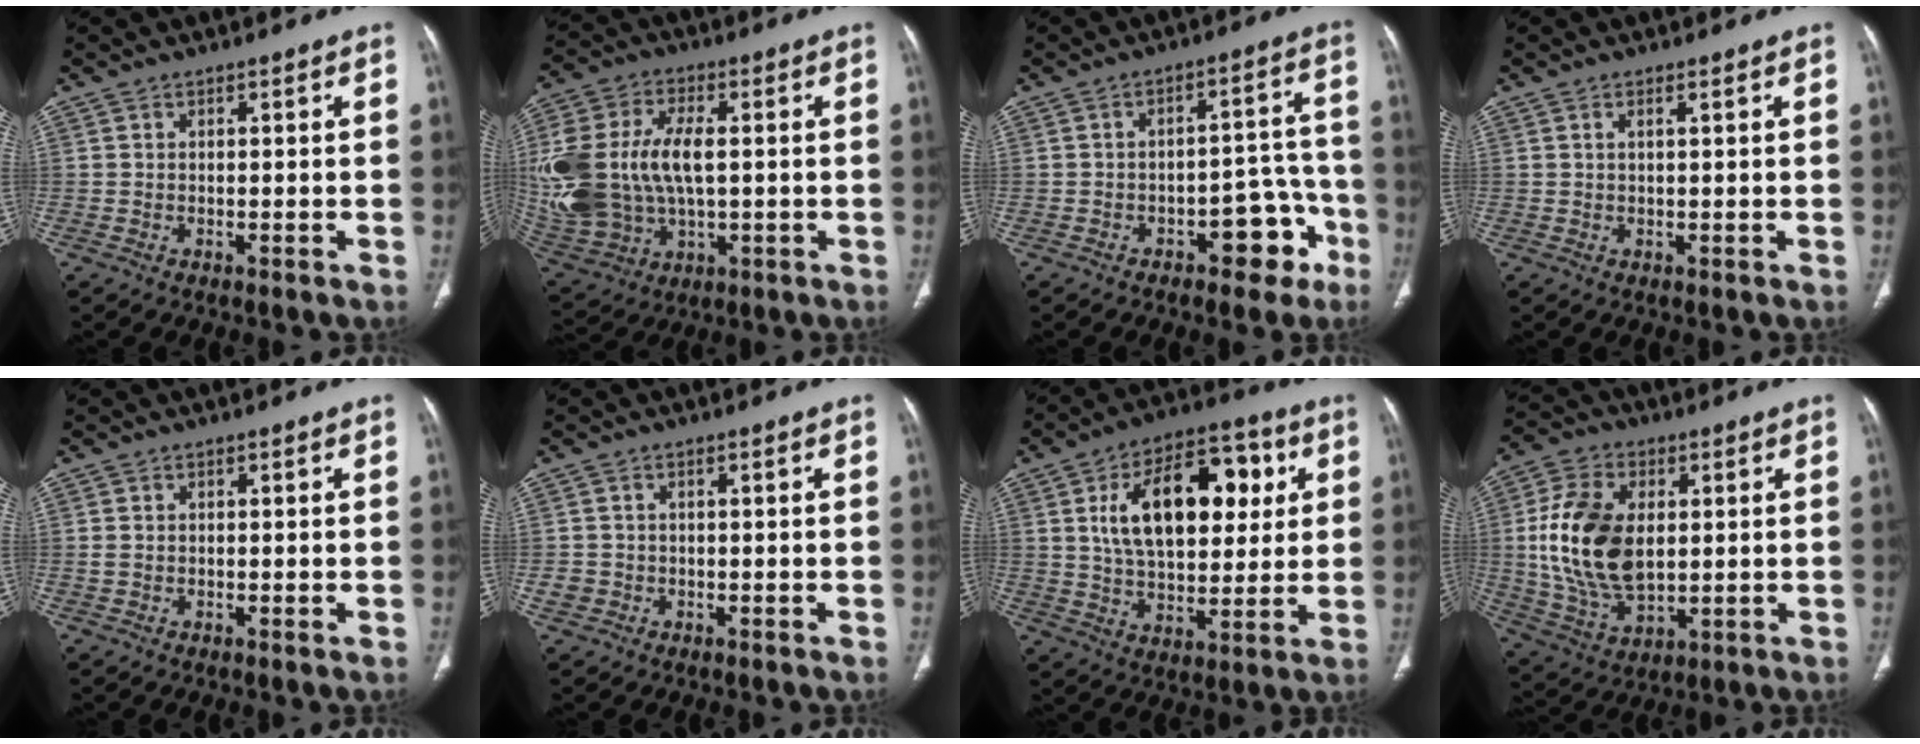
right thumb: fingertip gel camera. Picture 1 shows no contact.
{"total": 23.6, "force": [1.1, 14.4, 18.7], "torque": [-0.431, -0.003, 0.037]}
{"total": 9.5, "force": [-4.9, 4.9, 6.6], "torque": [-0.046, 0.051, -0.060]}
{"total": 0.9, "force": [0.4, 0.0, 0.7], "torque": [-0.019, 0.002, 0.008]}
{"total": 1.2, "force": [-0.1, 0.7, 0.9], "torque": [-0.023, 0.000, 0.001]}
{"total": 1.8, "force": [-0.5, 1.7, 0.4], "torque": [-0.004, 0.004, -0.008]}
{"total": 20.7, "force": [5.3, 11.6, 16.3], "torque": [-0.225, 0.006, 0.083]}
{"total": 17.8, "force": [1.8, 10.9, 13.9], "torque": [-0.259, -0.015, 0.040]}